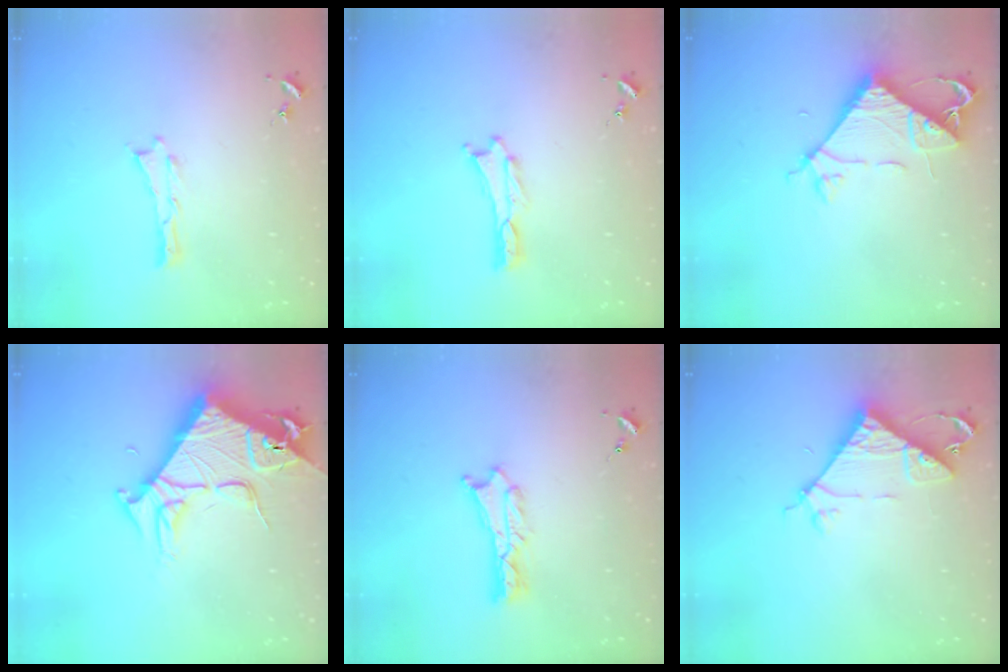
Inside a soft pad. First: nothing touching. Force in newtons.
{"total": 0.0}
{"total": 7.1, "press": 7.1, "slide": 0.6}
{"total": 9.2, "press": 9.2, "slide": 0.9}
{"total": 1.8, "press": 1.7, "slide": 0.2}
{"total": 7.7, "press": 7.7, "slide": 0.7}